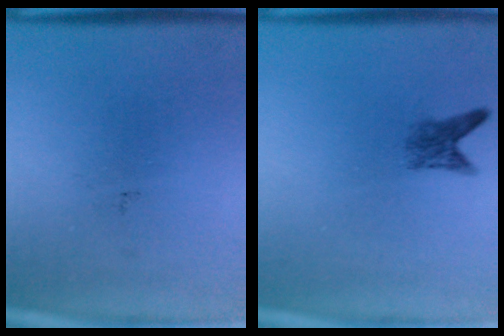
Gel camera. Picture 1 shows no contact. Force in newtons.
{"total": 2.3}